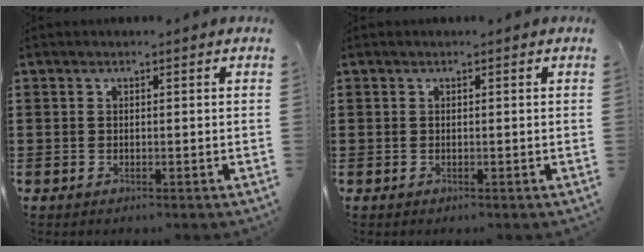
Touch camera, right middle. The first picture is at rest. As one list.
[{"total": 0.0}]